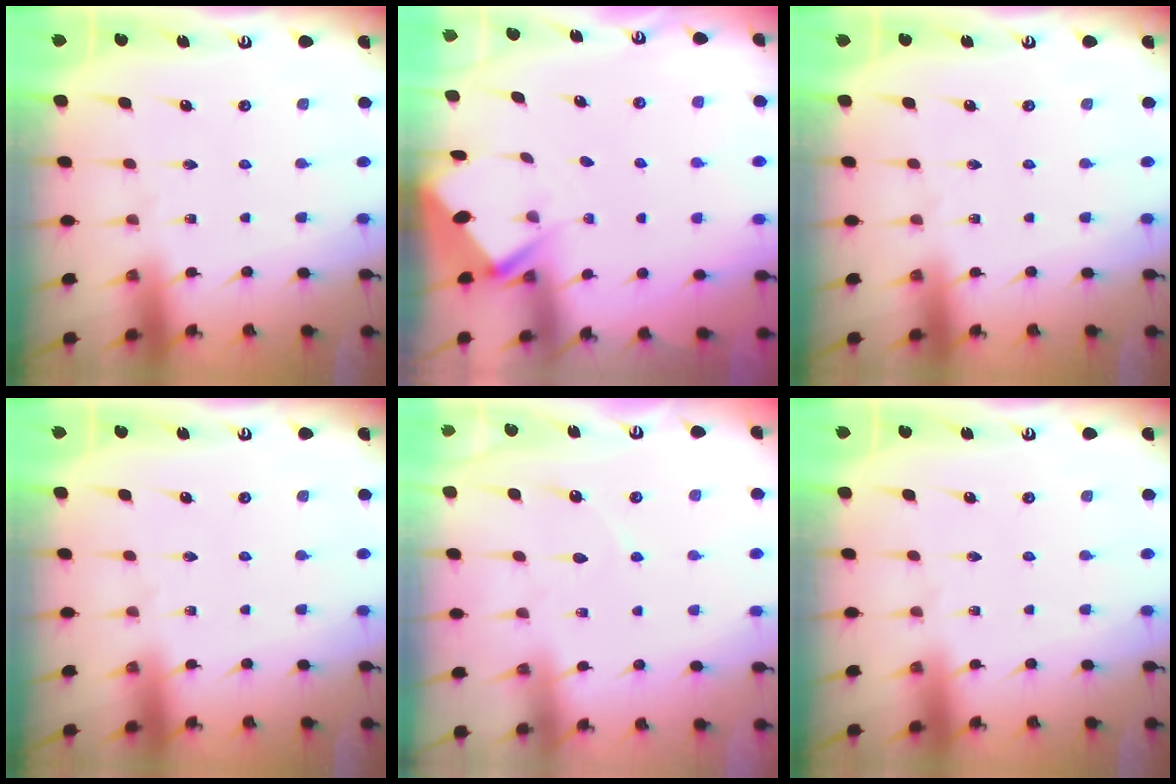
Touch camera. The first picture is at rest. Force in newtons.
{"total": 2.8, "press": 2.8, "slide": 0.1}
{"total": 0.0}
{"total": 0.0}
{"total": 3.7, "press": 3.7, "slide": 0.4}
{"total": 0.0}